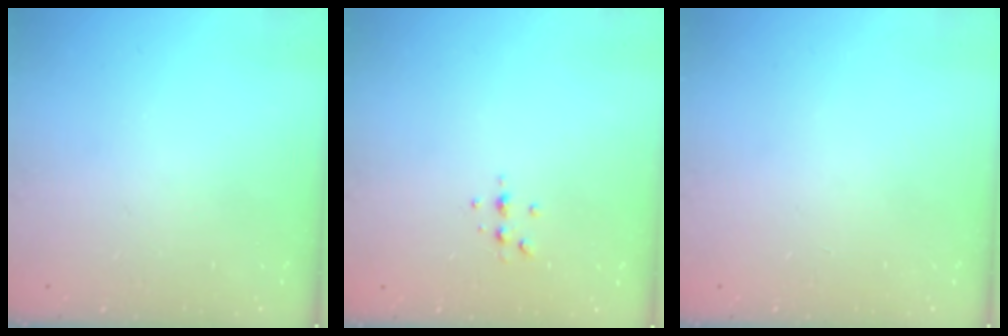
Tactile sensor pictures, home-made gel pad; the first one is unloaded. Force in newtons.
{"total": 4.3, "press": 4.2, "slide": 1.1}
{"total": 0.0}